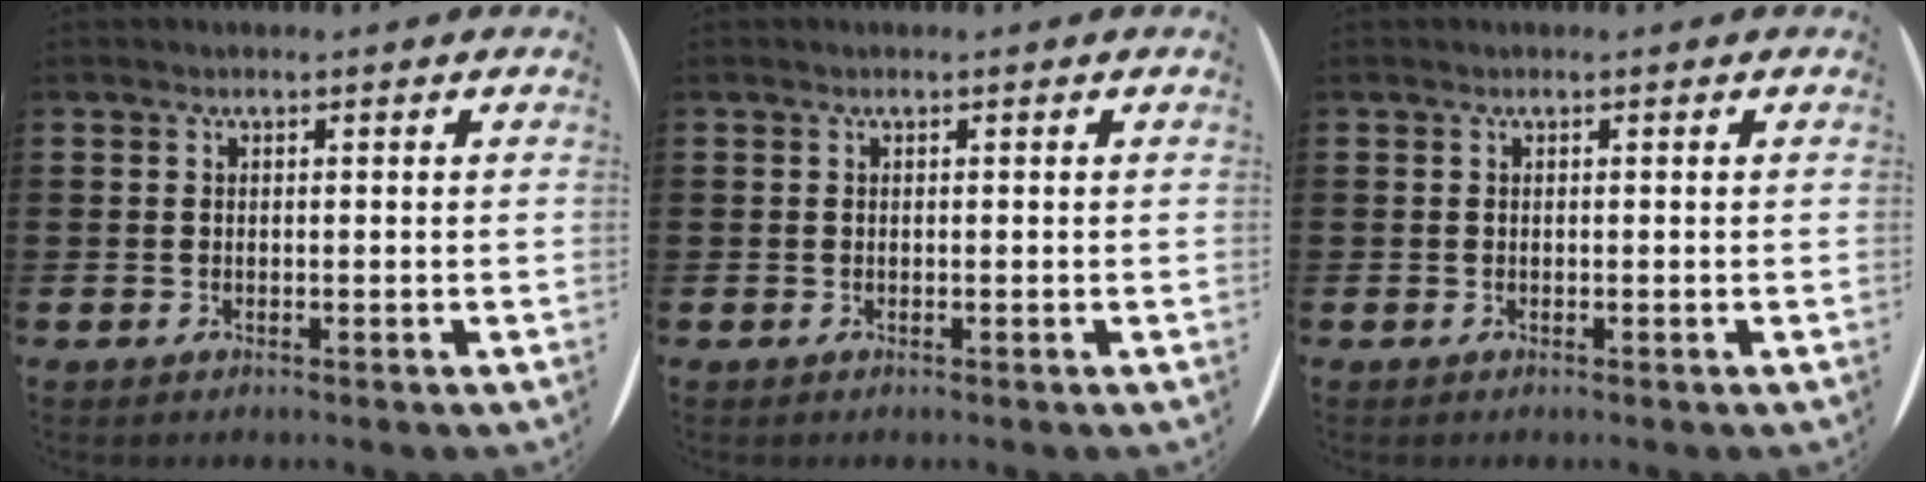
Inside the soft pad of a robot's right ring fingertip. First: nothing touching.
{"total": 0.0}
{"total": 0.0}